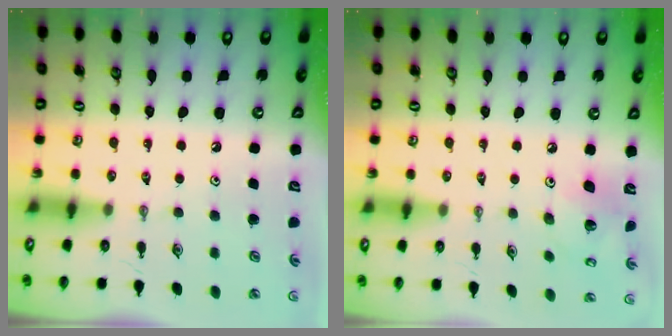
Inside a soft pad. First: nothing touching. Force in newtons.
{"total": 8.6, "press": 8.6, "slide": 0.4}